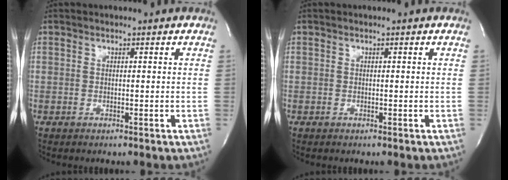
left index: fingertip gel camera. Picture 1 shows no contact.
{"total": 0.0}